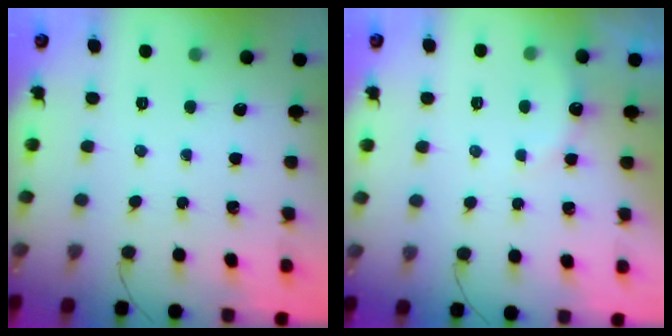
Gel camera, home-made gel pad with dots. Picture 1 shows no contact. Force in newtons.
{"total": 7.2, "press": 7.1, "slide": 1.1}